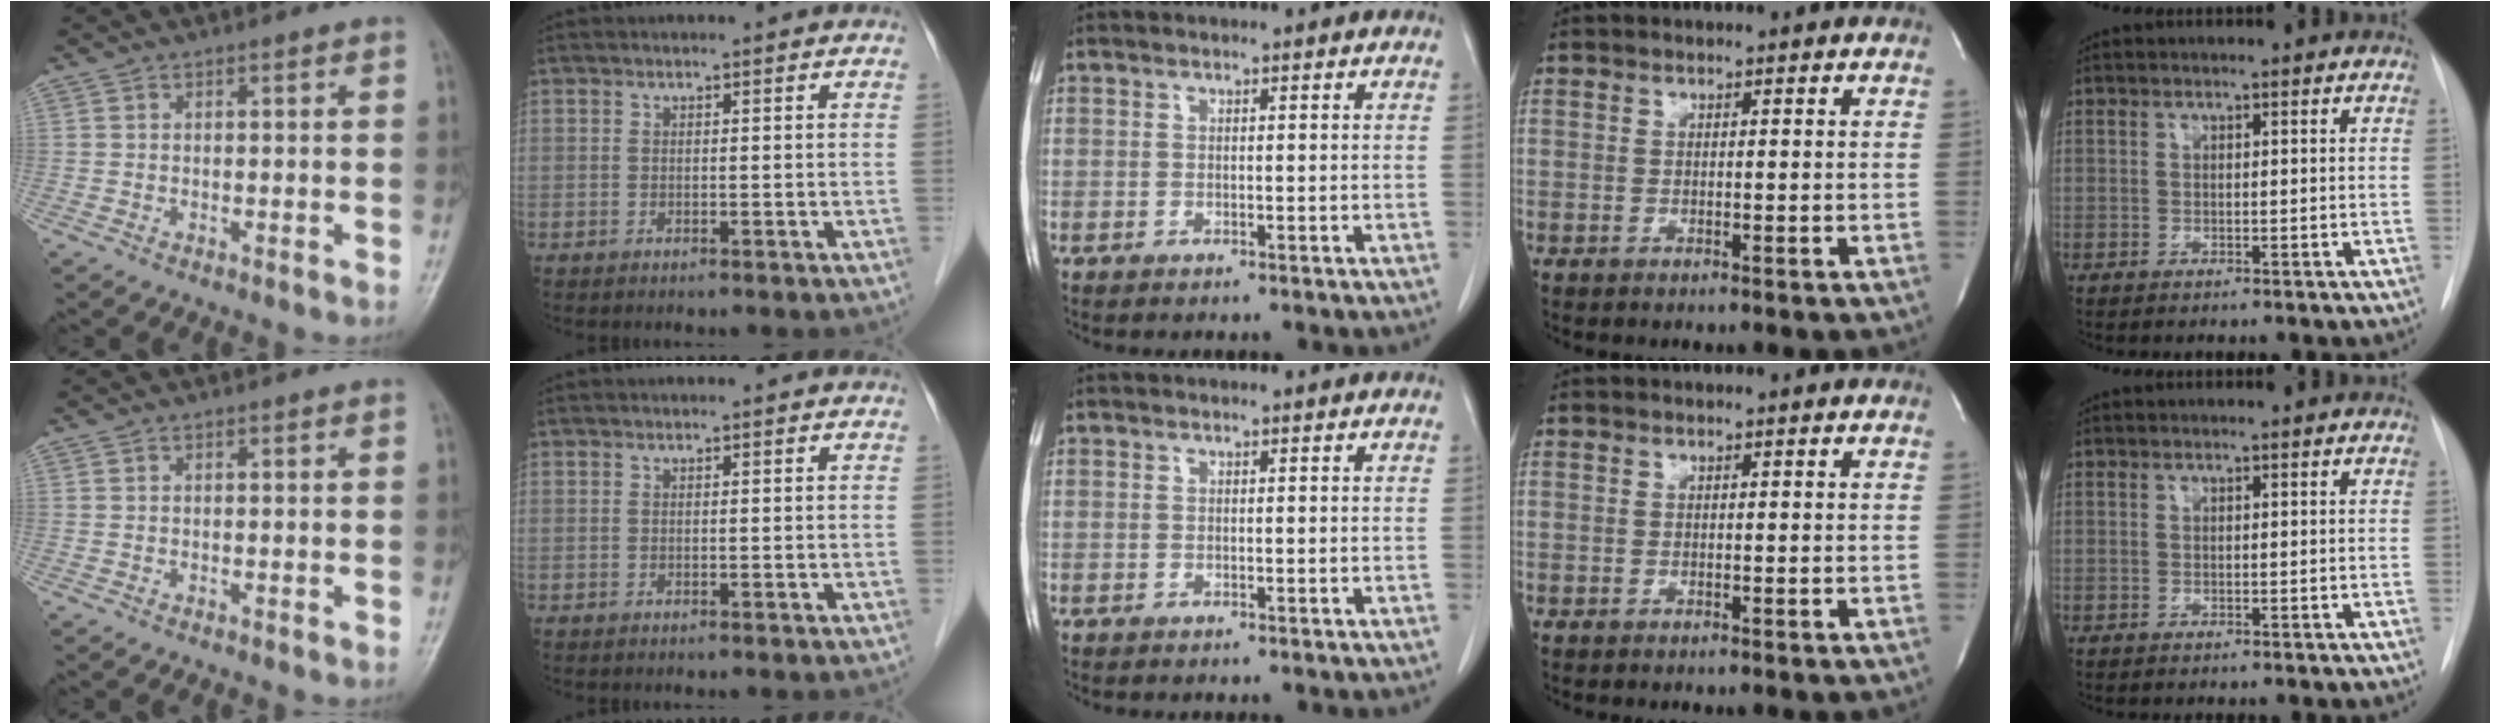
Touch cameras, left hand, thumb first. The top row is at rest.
{}